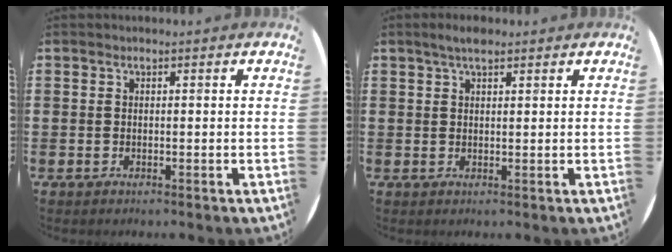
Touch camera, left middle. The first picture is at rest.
{"total": 2.4, "force": [1.8, 0.7, 1.3], "torque": [-0.020, 0.003, 0.029]}